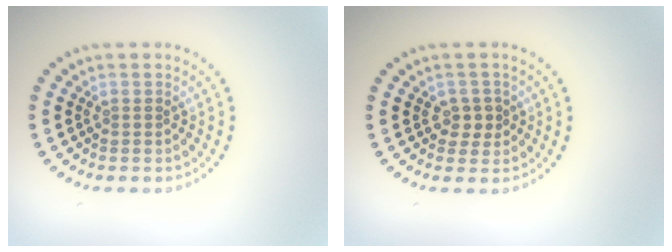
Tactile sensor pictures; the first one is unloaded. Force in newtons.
{"total": 1.7, "press": 1.6, "slide": 0.5}